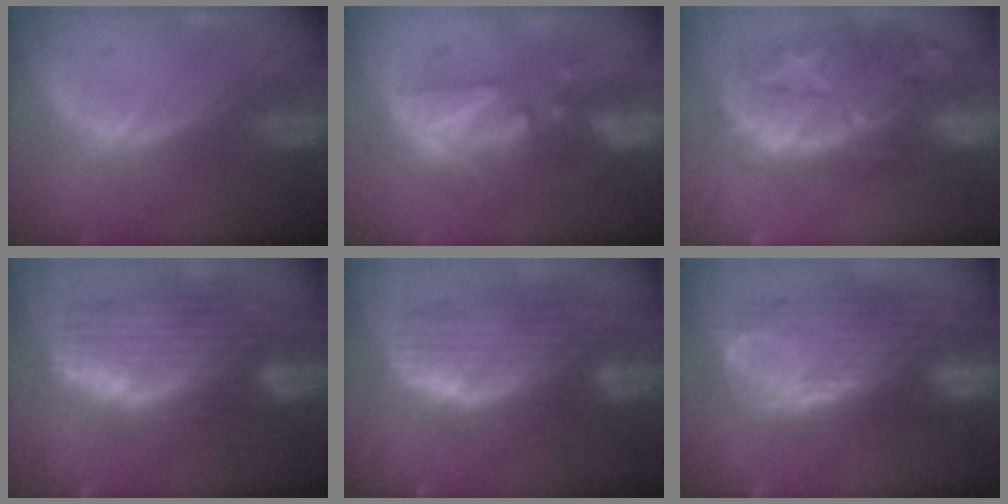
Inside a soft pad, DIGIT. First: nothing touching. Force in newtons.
{"total": 8.5, "press": 8.0, "slide": 3.1}
{"total": 13.1, "press": 11.7, "slide": 6.0}
{"total": 11.6, "press": 9.9, "slide": 6.1}
{"total": 10.2, "press": 8.9, "slide": 4.8}
{"total": 11.2, "press": 10.4, "slide": 4.1}